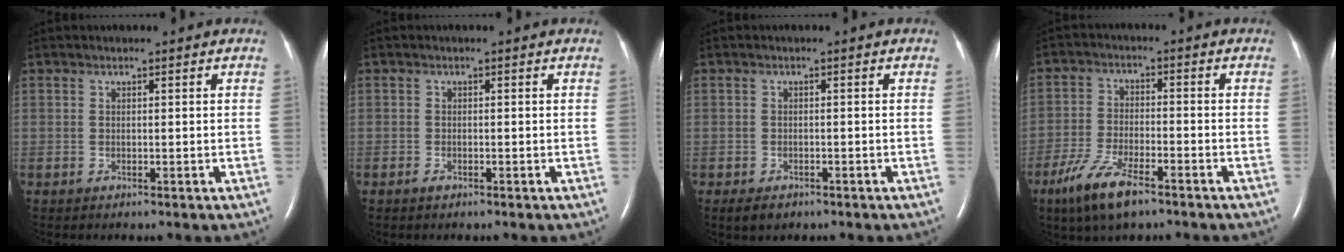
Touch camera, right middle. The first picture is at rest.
{"total": 0.7, "force": [-0.5, 0.3, 0.4], "torque": [-0.012, 0.000, -0.008]}
{"total": 2.4, "force": [-1.6, 1.4, 1.2], "torque": [-0.022, -0.002, -0.019]}
{"total": 8.7, "force": [-5.7, 2.1, 6.2], "torque": [-0.135, -0.015, -0.103]}